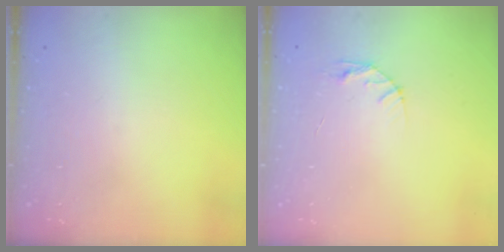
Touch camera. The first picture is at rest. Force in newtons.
{"total": 5.3, "press": 5.3, "slide": 0.6}